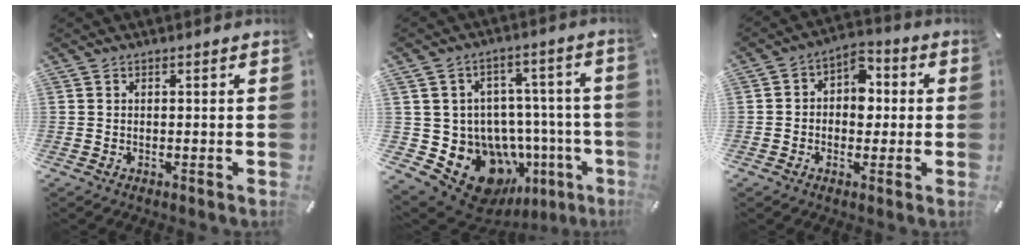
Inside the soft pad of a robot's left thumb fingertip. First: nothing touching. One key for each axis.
{"total": 17.0, "fx": -8.2, "fy": 12.0, "fz": 8.9, "tx": -0.133, "ty": 0.033, "tz": -0.117}
{"total": 7.1, "fx": -0.5, "fy": 5.8, "fz": 3.9, "tx": -0.056, "ty": 0.011, "tz": -0.014}